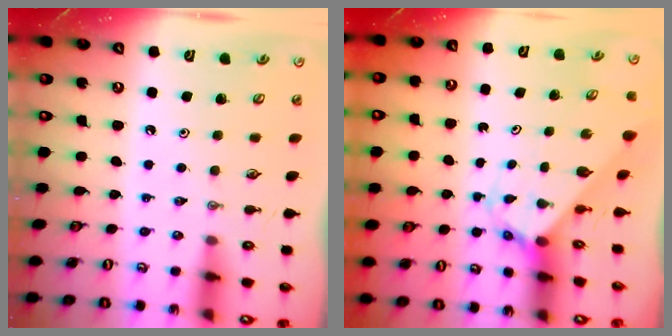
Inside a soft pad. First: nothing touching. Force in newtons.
{"total": 2.6, "press": 2.6, "slide": 0.2}